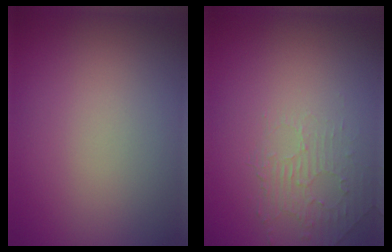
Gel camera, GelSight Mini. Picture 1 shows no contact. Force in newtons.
{"total": 2.0, "press": 0.6, "slide": 1.9}